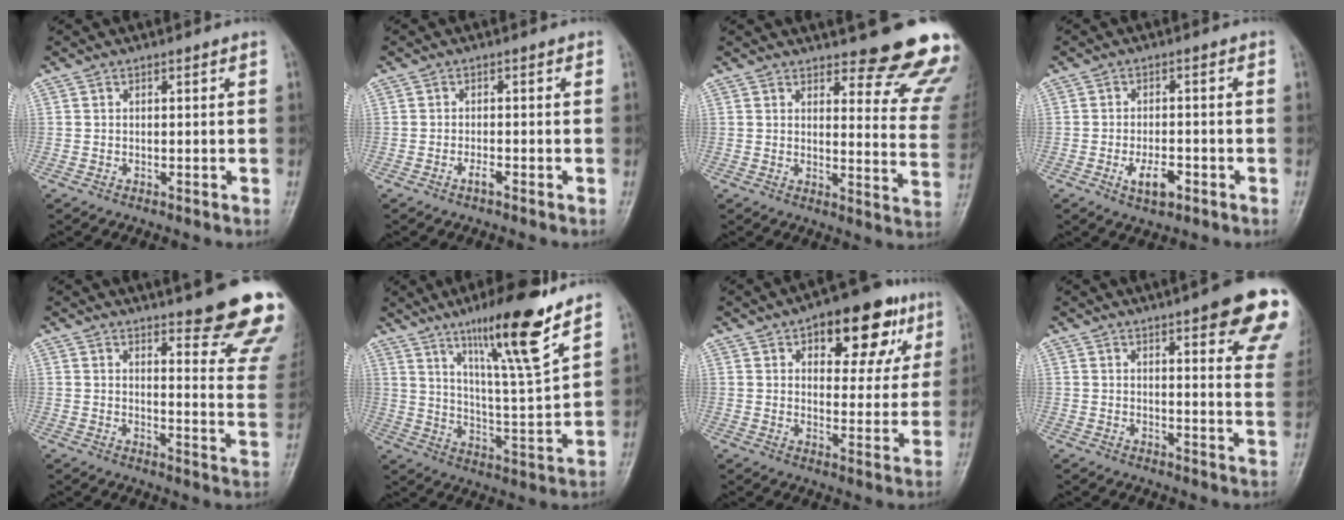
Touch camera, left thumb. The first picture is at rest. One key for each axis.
{"total": 1.4, "fx": -1.1, "fy": 0.2, "fz": 0.9, "tx": -0.016, "ty": 0.002, "tz": -0.020}
{"total": 17.4, "fx": 15.5, "fy": 3.7, "fz": 6.9, "tx": -0.036, "ty": -0.136, "tz": 0.165}
{"total": 4.7, "fx": -2.3, "fy": 2.2, "fz": 3.5, "tx": -0.058, "ty": 0.007, "tz": -0.034}
{"total": 20.2, "fx": 16.1, "fy": 3.9, "fz": 11.6, "tx": -0.113, "ty": -0.115, "tz": 0.182}
{"total": 16.6, "fx": 10.9, "fy": 1.7, "fz": 12.4, "tx": -0.194, "ty": -0.065, "tz": 0.184}
{"total": 15.3, "fx": 7.8, "fy": 7.5, "fz": 10.9, "tx": -0.090, "ty": -0.017, "tz": 0.103}
{"total": 17.7, "fx": 10.8, "fy": 4.0, "fz": 13.5, "tx": -0.143, "ty": -0.036, "tz": 0.117}